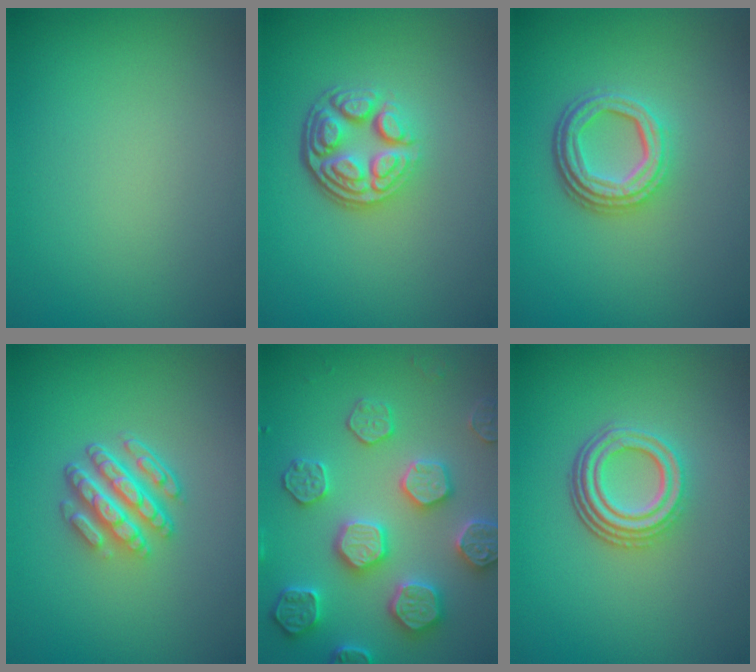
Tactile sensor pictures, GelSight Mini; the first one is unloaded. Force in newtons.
{"total": 5.0, "press": 3.5, "slide": 3.5}
{"total": 4.3, "press": 3.2, "slide": 2.9}
{"total": 4.9, "press": 3.6, "slide": 3.3}
{"total": 5.8, "press": 5.6, "slide": 1.3}
{"total": 4.6, "press": 3.3, "slide": 3.2}